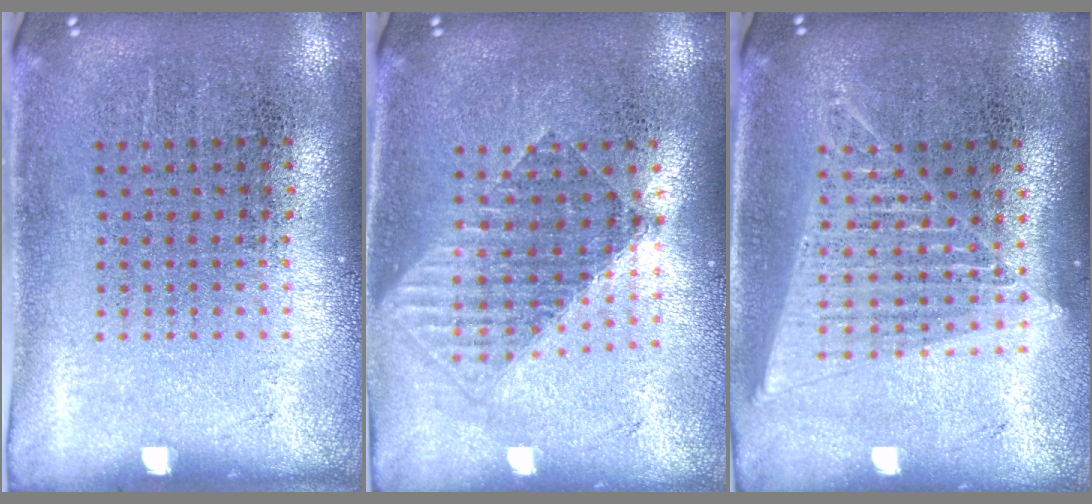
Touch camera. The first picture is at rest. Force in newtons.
{"total": 1.5, "press": 1.3, "slide": 0.8}
{"total": 1.5, "press": 1.4, "slide": 0.6}